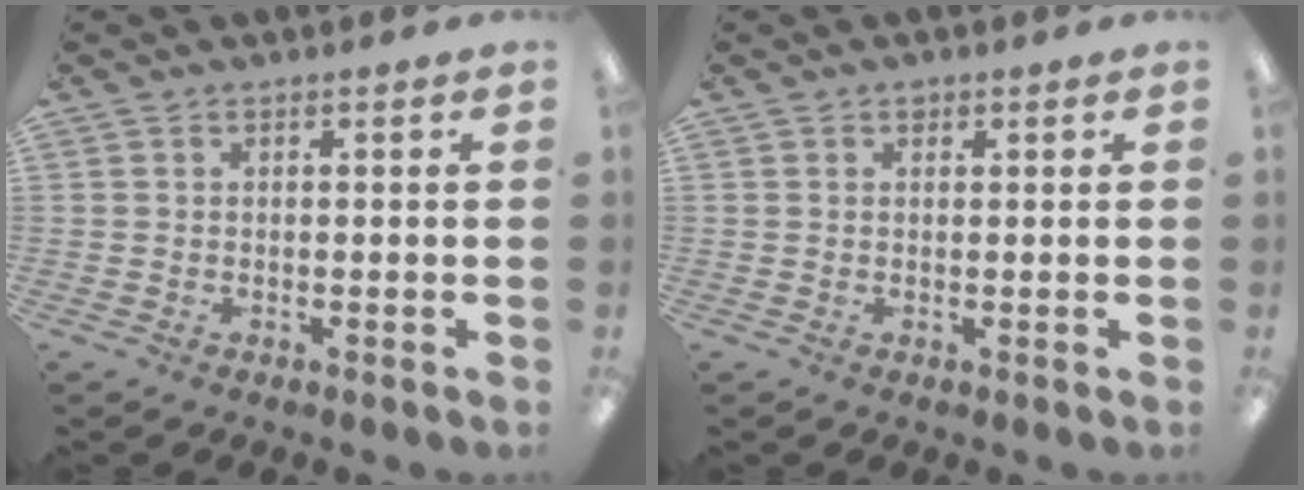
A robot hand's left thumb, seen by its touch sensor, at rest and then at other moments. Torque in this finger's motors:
{"motor_torque": [0.15, 0.03, 0.15, -0.25, 0.00]}